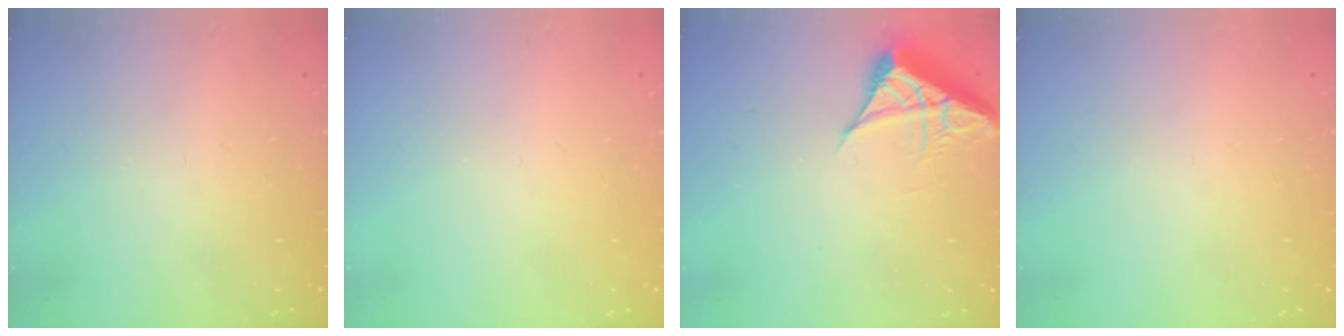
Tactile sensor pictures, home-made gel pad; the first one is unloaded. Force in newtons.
{"total": 0.0}
{"total": 6.9, "press": 6.8, "slide": 0.6}
{"total": 0.0}